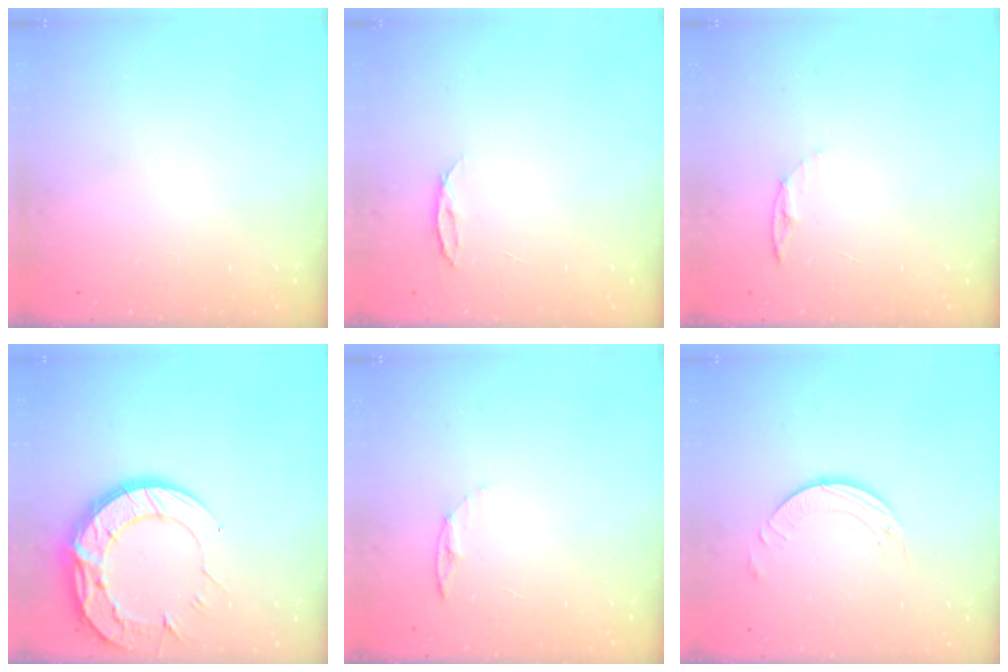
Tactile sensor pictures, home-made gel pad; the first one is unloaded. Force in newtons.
{"total": 4.0, "press": 4.0, "slide": 0.4}
{"total": 4.9, "press": 4.9, "slide": 0.6}
{"total": 19.5, "press": 19.4, "slide": 1.6}
{"total": 4.9, "press": 4.9, "slide": 0.6}
{"total": 3.7, "press": 3.7, "slide": 0.3}